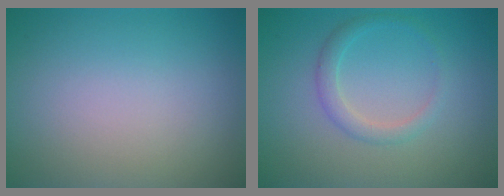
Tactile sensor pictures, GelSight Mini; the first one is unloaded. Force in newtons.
{"total": 1.8, "press": 1.8, "slide": 0.2}